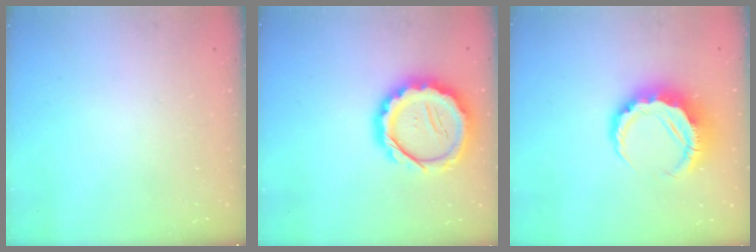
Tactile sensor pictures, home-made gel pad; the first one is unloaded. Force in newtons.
{"total": 14.7, "press": 14.4, "slide": 3.0}
{"total": 9.5, "press": 9.3, "slide": 1.7}